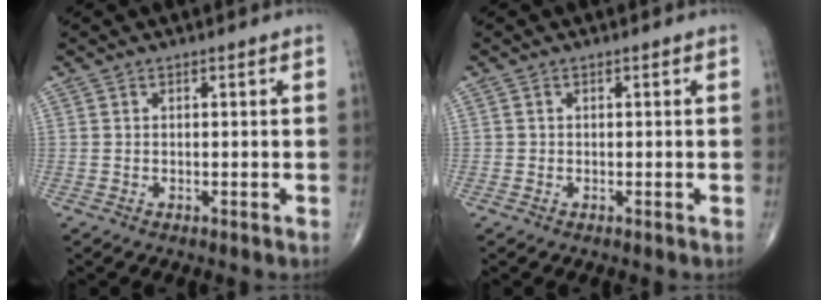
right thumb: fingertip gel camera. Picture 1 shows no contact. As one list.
[{"total": 0.0}]